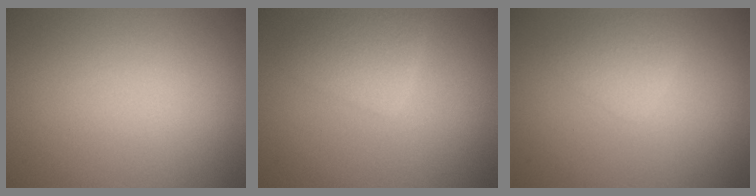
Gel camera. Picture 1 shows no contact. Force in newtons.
{"total": 2.6, "press": 2.6, "slide": 0.2}
{"total": 1.6, "press": 1.6, "slide": 0.1}